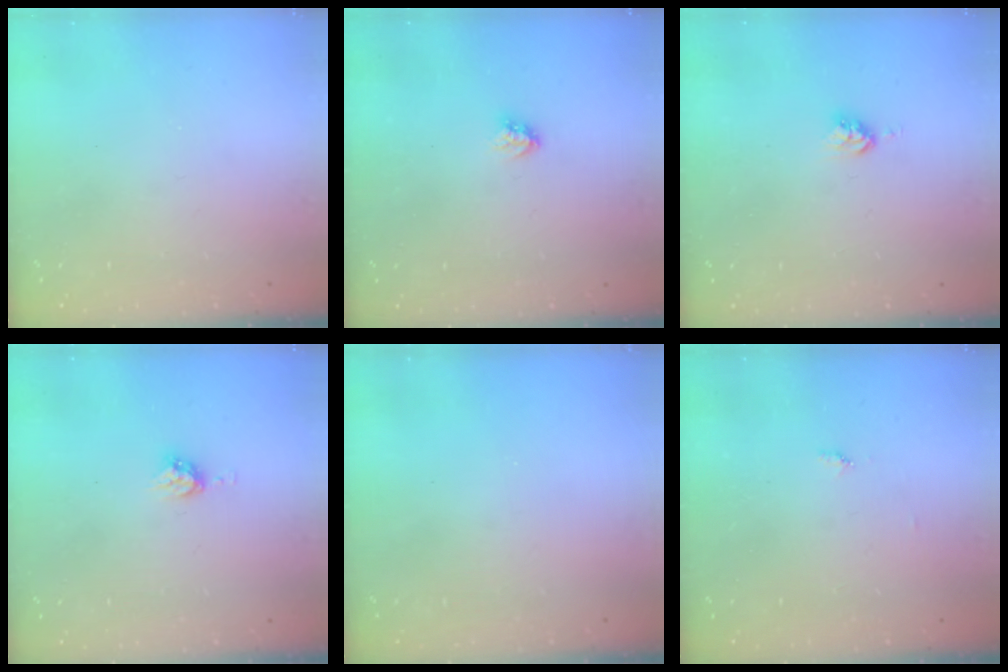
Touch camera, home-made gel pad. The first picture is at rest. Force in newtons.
{"total": 3.0, "press": 2.9, "slide": 0.4}
{"total": 3.7, "press": 3.7, "slide": 0.5}
{"total": 4.5, "press": 4.5, "slide": 0.0}
{"total": 0.0}
{"total": 4.5, "press": 4.5, "slide": 0.6}